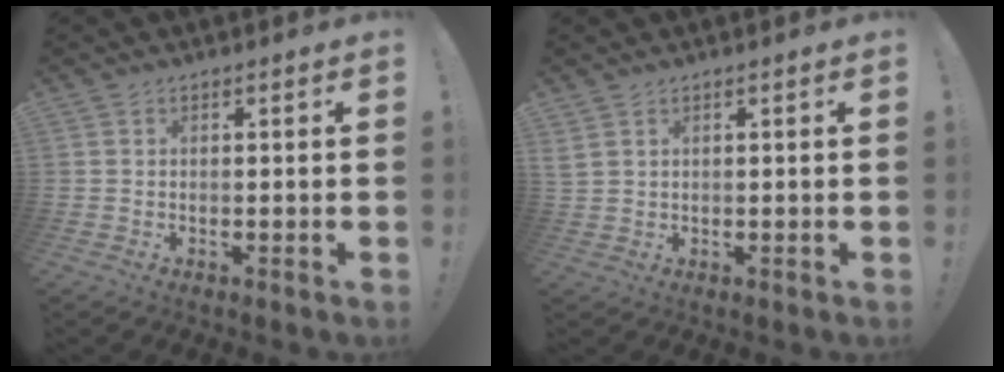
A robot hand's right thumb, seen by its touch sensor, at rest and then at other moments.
{"total": 1.7, "force": [1.0, 0.8, 1.1], "torque": [-0.022, -0.002, 0.020]}